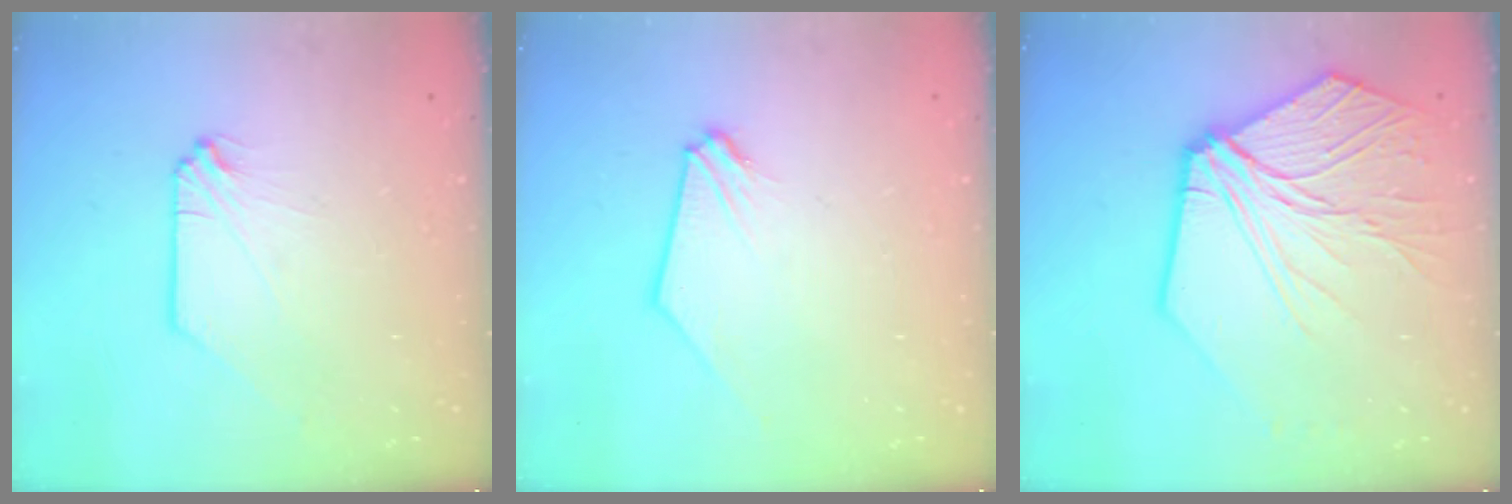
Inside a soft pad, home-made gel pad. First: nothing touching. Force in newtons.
{"total": 0.9, "press": 0.9, "slide": 0.1}
{"total": 14.2, "press": 14.1, "slide": 2.0}